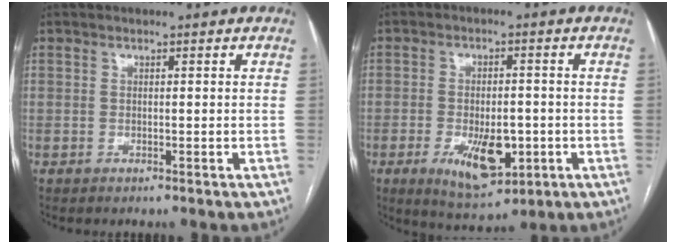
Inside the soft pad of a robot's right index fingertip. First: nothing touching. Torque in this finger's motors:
{"motor_torque": [-0.12, 0.07, 0.05, 0.02]}